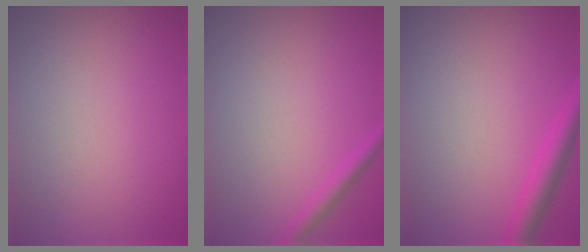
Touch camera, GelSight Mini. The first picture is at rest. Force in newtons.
{"total": 1.4, "press": 1.4, "slide": 0.1}
{"total": 2.7, "press": 2.7, "slide": 0.2}